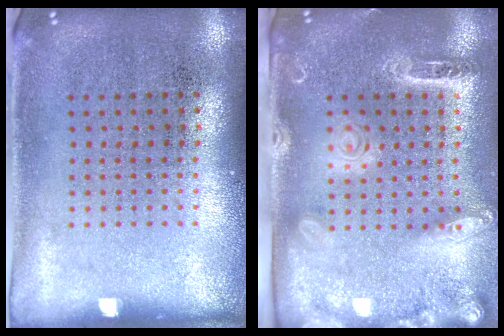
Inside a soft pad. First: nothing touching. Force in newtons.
{"total": 2.5, "press": 2.0, "slide": 1.6}